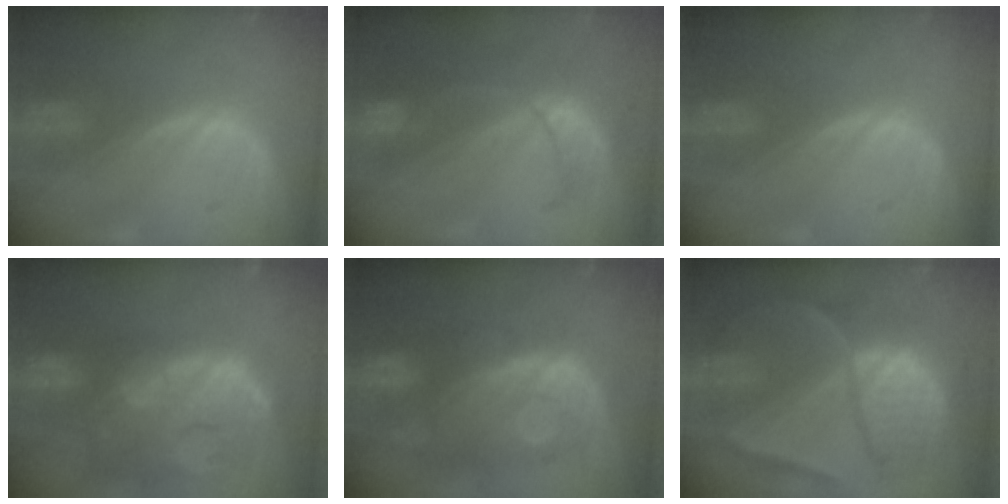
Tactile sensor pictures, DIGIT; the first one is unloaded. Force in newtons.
{"total": 8.1, "press": 7.2, "slide": 3.6}
{"total": 0.0}
{"total": 14.5, "press": 12.0, "slide": 8.1}
{"total": 11.2, "press": 9.7, "slide": 5.5}
{"total": 10.8, "press": 10.7, "slide": 1.1}